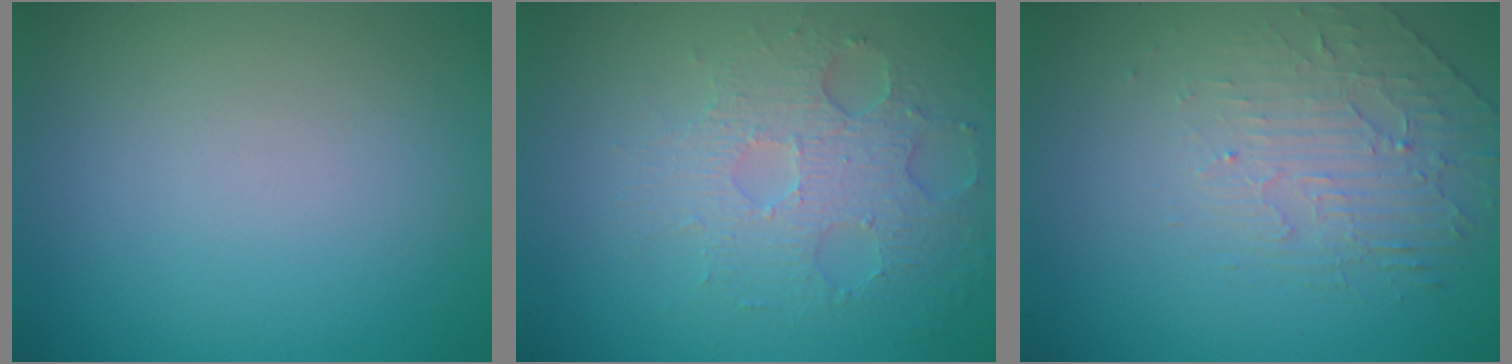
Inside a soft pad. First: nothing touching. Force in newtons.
{"total": 3.7, "press": 3.3, "slide": 1.7}
{"total": 2.2, "press": 1.5, "slide": 1.7}